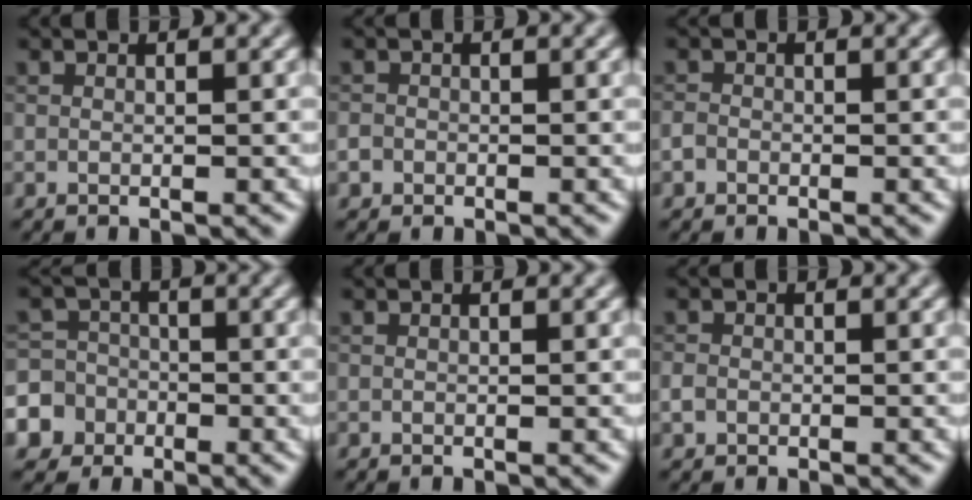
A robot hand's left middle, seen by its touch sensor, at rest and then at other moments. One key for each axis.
{"total": 1.1, "fx": -0.6, "fy": 0.9, "fz": 0.3, "tx": -0.007, "ty": 0.001, "tz": -0.009}
{"total": 0.9, "fx": -0.5, "fy": 0.7, "fz": 0.2, "tx": -0.003, "ty": 0.000, "tz": -0.013}
{"total": 8.8, "fx": -4.1, "fy": 7.7, "fz": 1.2, "tx": -0.037, "ty": -0.013, "tz": -0.100}
{"total": 0.0}
{"total": 1.0, "fx": -0.4, "fy": 0.9, "fz": 0.4, "tx": -0.006, "ty": -0.001, "tz": -0.011}